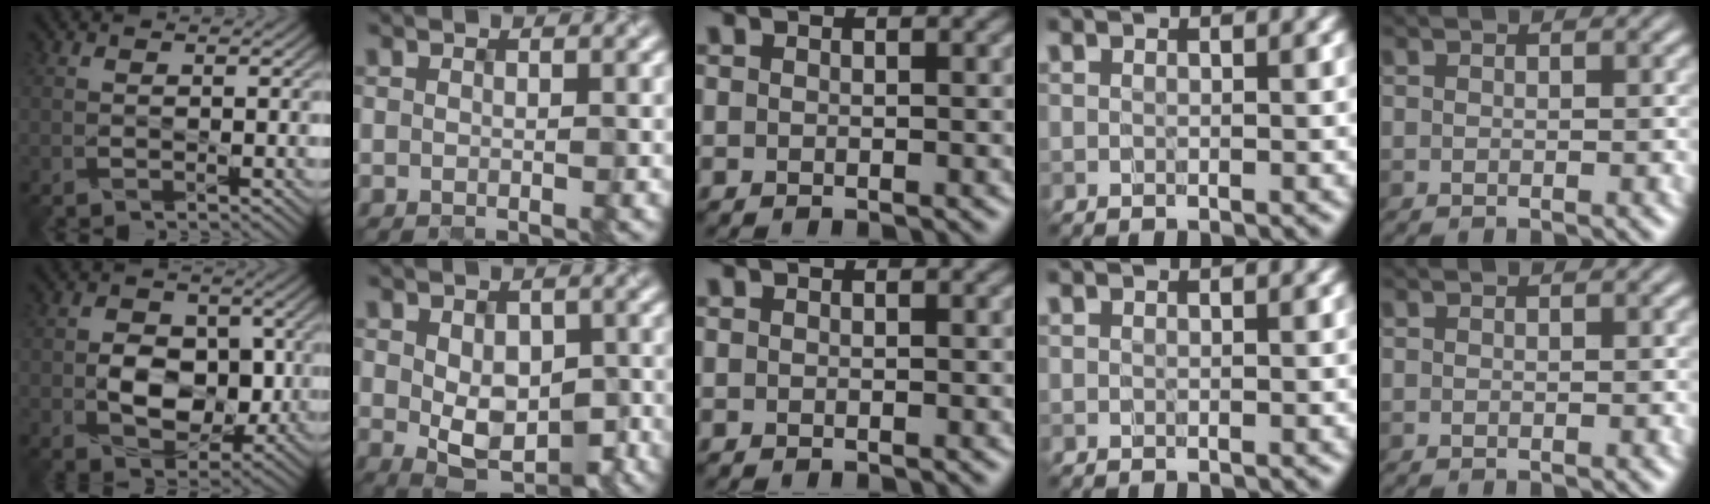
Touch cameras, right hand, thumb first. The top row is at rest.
{"thumb": {"total": 7.2, "force": [-0.7, 5.2, 4.9], "torque": [-0.082, -0.005, -0.016]}, "index": {"total": 5.4, "force": [-1.1, 3.4, 4.1], "torque": [-0.070, -0.012, -0.005]}}